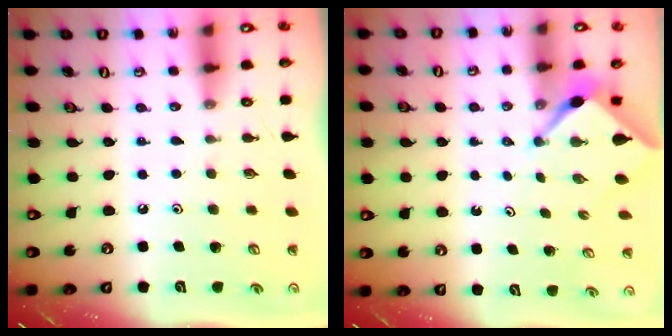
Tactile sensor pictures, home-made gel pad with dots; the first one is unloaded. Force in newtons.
{"total": 2.4, "press": 2.4, "slide": 0.2}